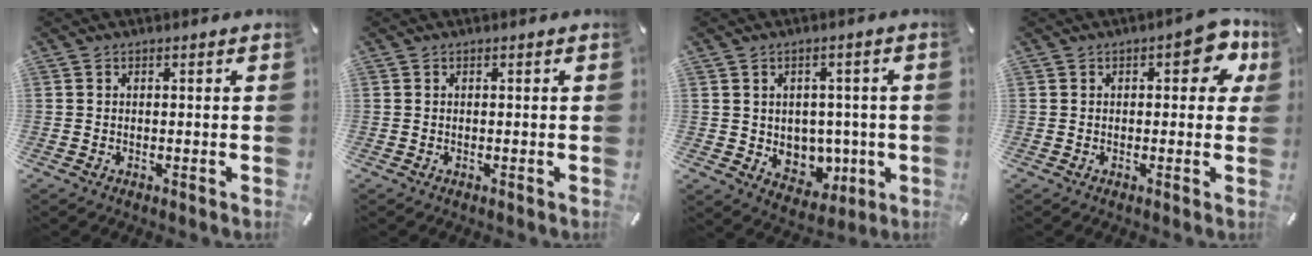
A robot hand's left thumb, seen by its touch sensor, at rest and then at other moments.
{"total": 0.0}
{"total": 6.8, "force": [1.1, 6.4, 1.7], "torque": [-0.012, -0.018, 0.029]}
{"total": 7.5, "force": [2.4, 3.8, 6.0], "torque": [-0.071, -0.002, 0.034]}